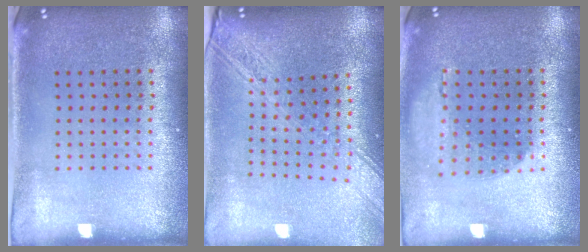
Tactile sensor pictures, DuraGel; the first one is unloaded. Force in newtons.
{"total": 2.5, "press": 2.0, "slide": 1.4}
{"total": 1.1, "press": 1.1, "slide": 0.2}